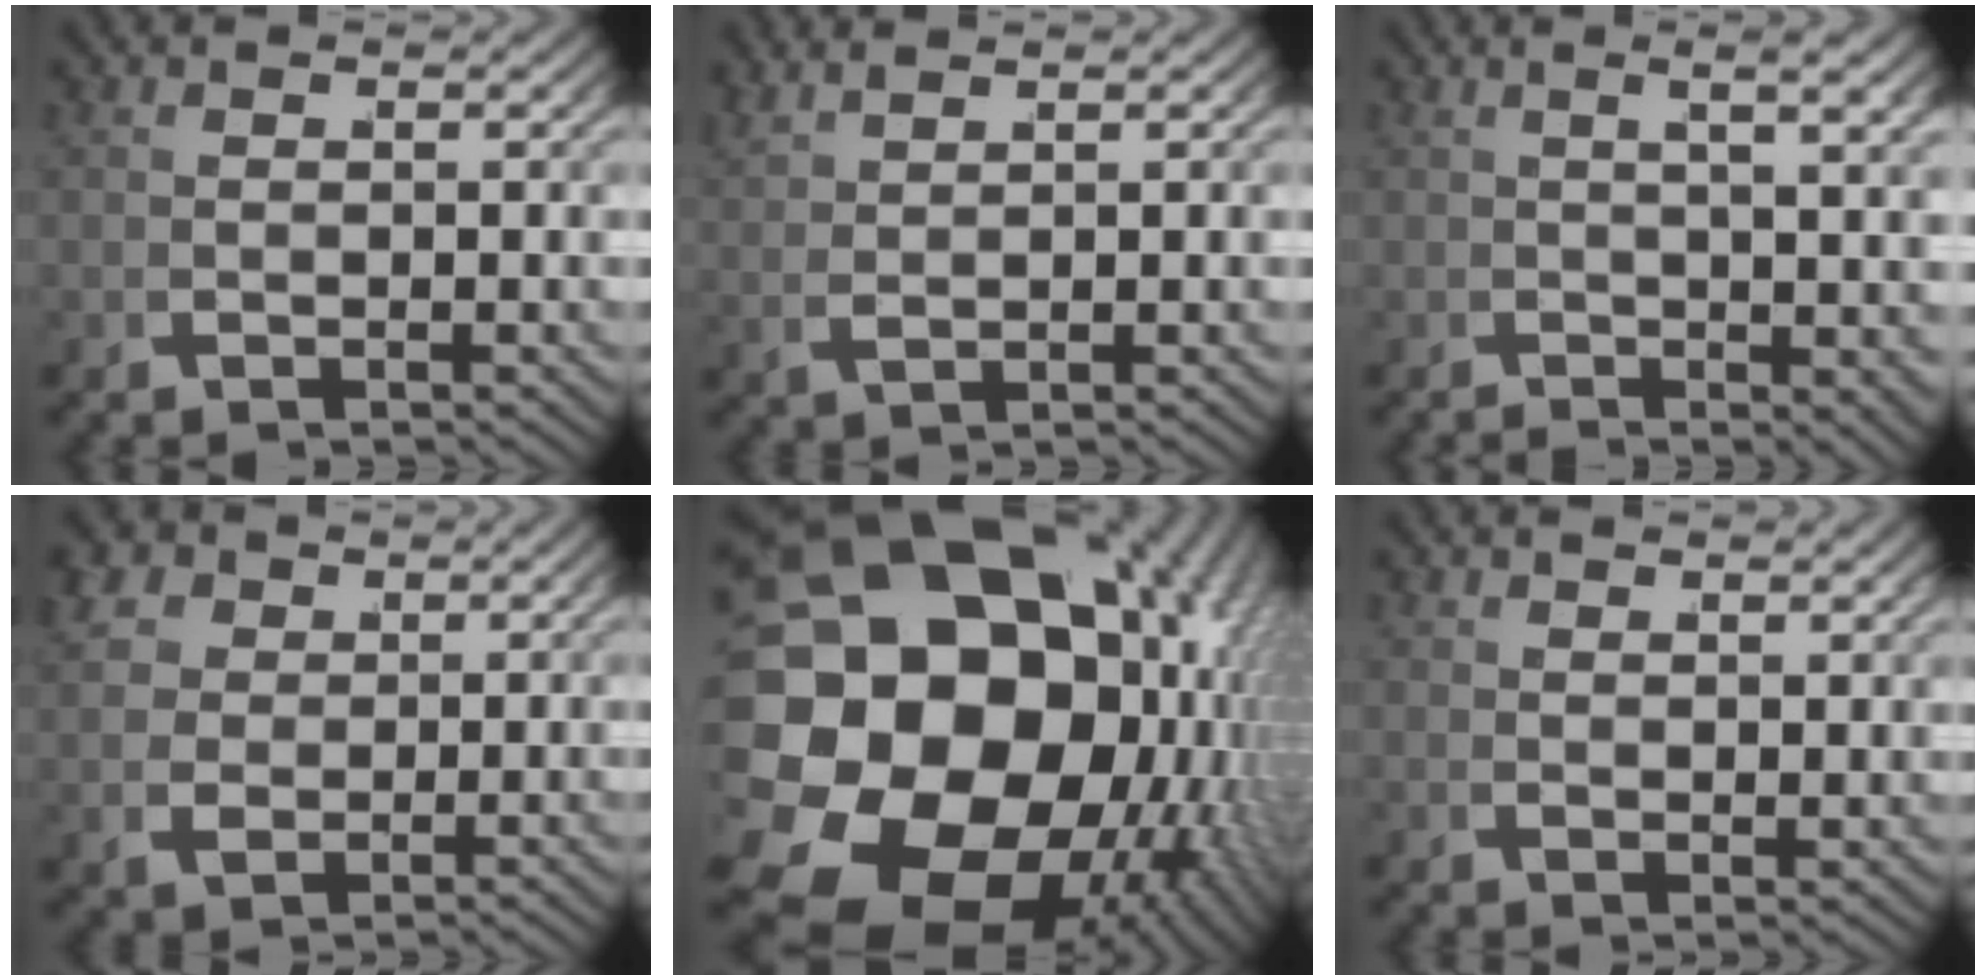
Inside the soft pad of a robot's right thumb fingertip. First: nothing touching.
{"total": 2.2, "force": [2.1, -0.5, 0.7], "torque": [-0.009, 0.016, 0.041]}
{"total": 4.4, "force": [0.8, 0.2, 4.3], "torque": [-0.047, 0.009, 0.012]}
{"total": 5.9, "force": [1.6, 4.8, 2.9], "torque": [-0.069, -0.012, 0.037]}
{"total": 34.9, "force": [-2.0, 24.9, 24.4], "torque": [-0.424, -0.073, -0.015]}
{"total": 1.8, "force": [1.7, 0.0, 0.3], "torque": [0.006, 0.001, 0.037]}